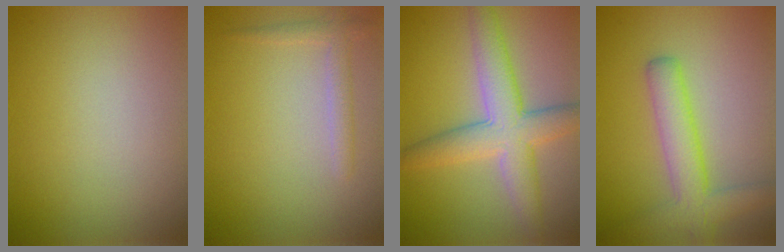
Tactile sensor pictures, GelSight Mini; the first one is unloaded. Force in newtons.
{"total": 1.7, "press": 1.6, "slide": 0.1}
{"total": 5.9, "press": 5.9, "slide": 0.1}
{"total": 4.3, "press": 4.3, "slide": 0.3}